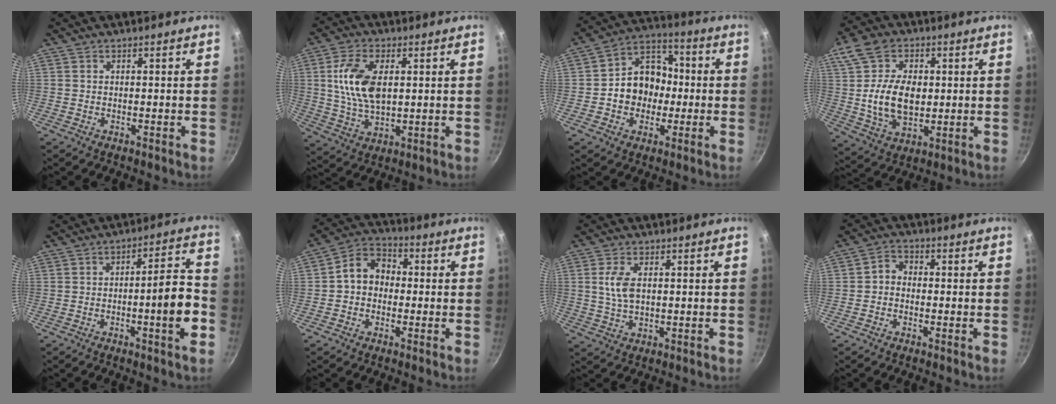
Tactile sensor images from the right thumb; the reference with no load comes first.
{"total": 12.2, "force": [2.3, 6.8, 9.8], "torque": [-0.177, -0.005, 0.045]}
{"total": 12.5, "force": [-1.1, 10.4, 6.9], "torque": [-0.062, 0.031, -0.033]}
{"total": 14.2, "force": [1.0, 9.6, 10.4], "torque": [-0.169, -0.007, 0.017]}
{"total": 10.1, "force": [-3.0, 1.7, 9.5], "torque": [-0.127, 0.035, -0.043]}
{"total": 8.2, "force": [-0.1, 6.7, 4.8], "torque": [-0.050, 0.027, -0.024]}
{"total": 5.4, "force": [1.0, 2.9, 4.4], "torque": [-0.087, 0.000, 0.020]}
{"total": 3.0, "force": [-0.7, 2.4, 1.6], "torque": [-0.022, 0.016, -0.024]}